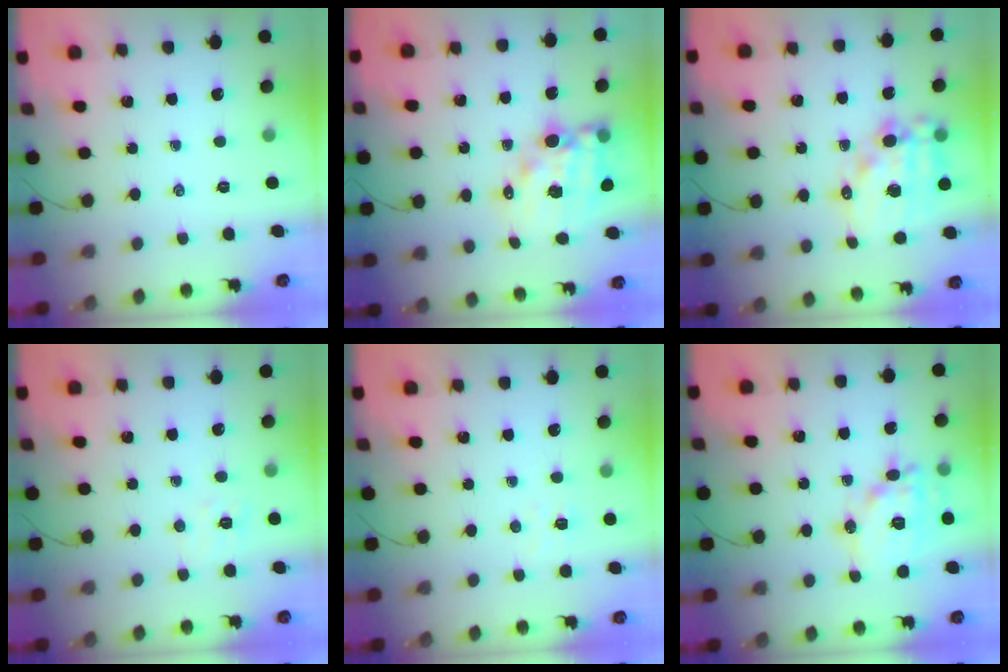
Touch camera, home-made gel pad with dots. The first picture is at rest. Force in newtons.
{"total": 13.3, "press": 12.8, "slide": 3.4}
{"total": 16.0, "press": 15.6, "slide": 3.5}
{"total": 6.3, "press": 6.1, "slide": 1.6}
{"total": 3.9, "press": 3.8, "slide": 0.8}
{"total": 15.1, "press": 15.0, "slide": 1.3}